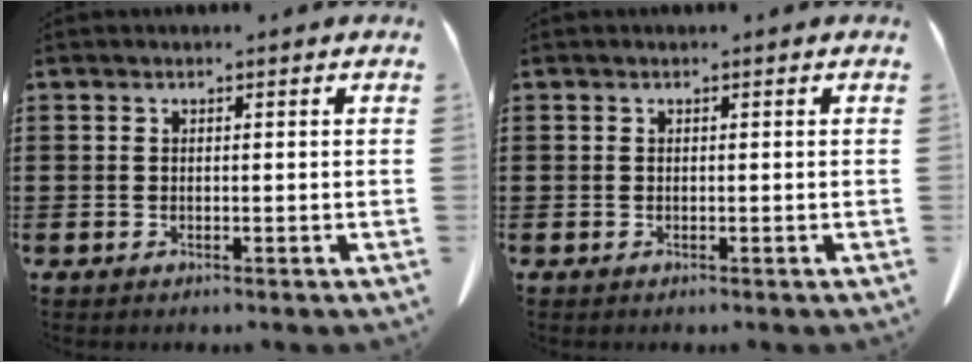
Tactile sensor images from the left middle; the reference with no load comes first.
{"total": 0.0}